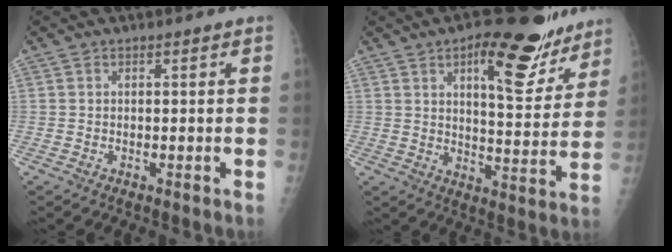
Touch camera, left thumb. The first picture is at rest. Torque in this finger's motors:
{"motor_torque": [0.32, 0.17, -0.08, -0.23, 0.18]}